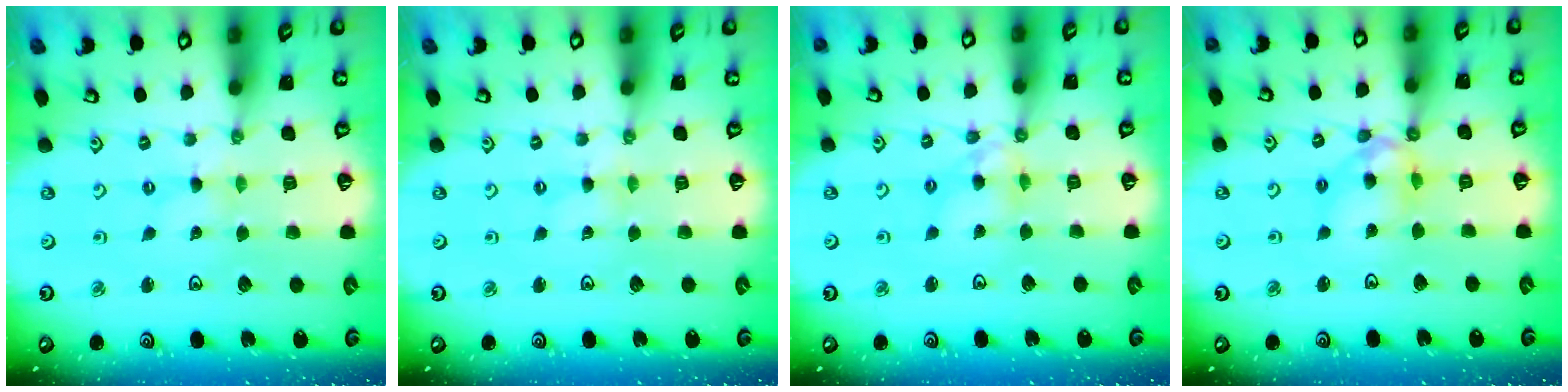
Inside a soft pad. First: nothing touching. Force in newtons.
{"total": 0.0}
{"total": 7.4, "press": 7.4, "slide": 0.8}
{"total": 10.3, "press": 10.3, "slide": 1.0}